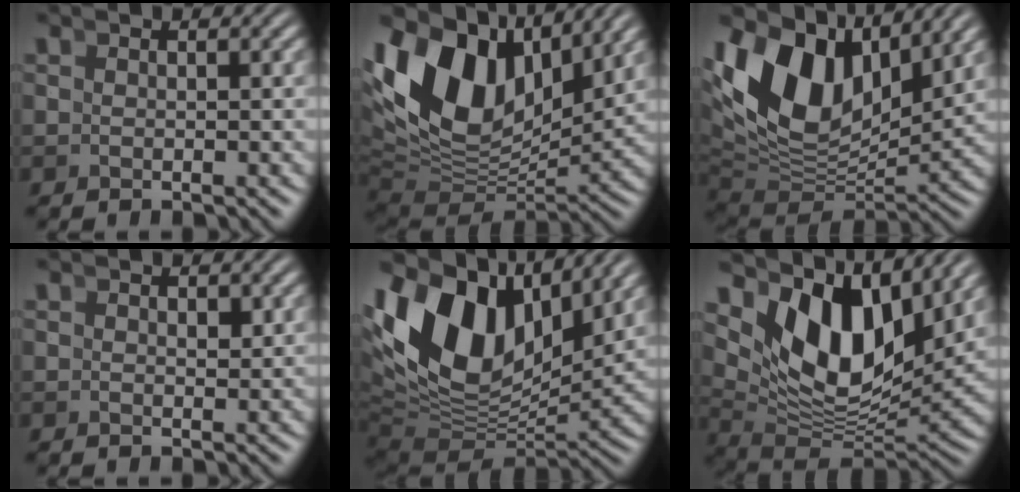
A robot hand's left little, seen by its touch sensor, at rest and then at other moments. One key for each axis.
{"total": 14.0, "fx": 3.7, "fy": 8.8, "fz": 10.3, "tx": -0.197, "ty": 0.002, "tz": 0.066}
{"total": 12.6, "fx": 3.5, "fy": 7.8, "fz": 9.3, "tx": -0.184, "ty": 0.000, "tz": 0.065}
{"total": 0.6, "fx": 0.2, "fy": 0.5, "fz": 0.3, "tx": -0.003, "ty": -0.007, "tz": 0.006}
{"total": 14.4, "fx": 3.5, "fy": 8.9, "fz": 10.8, "tx": -0.205, "ty": -0.001, "tz": 0.065}
{"total": 12.7, "fx": 3.8, "fy": 7.4, "fz": 9.6, "tx": -0.175, "ty": -0.011, "tz": 0.069}